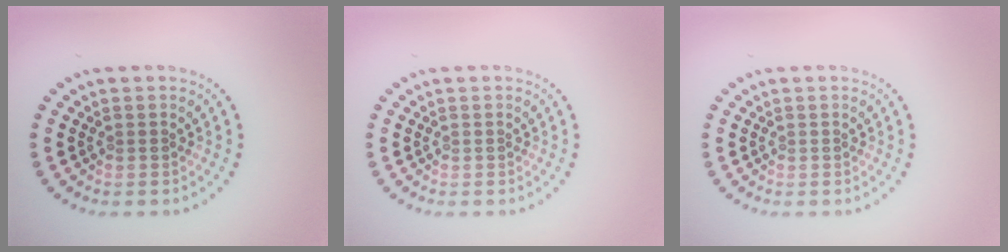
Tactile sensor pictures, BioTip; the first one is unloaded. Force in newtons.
{"total": 0.0}
{"total": 0.0}